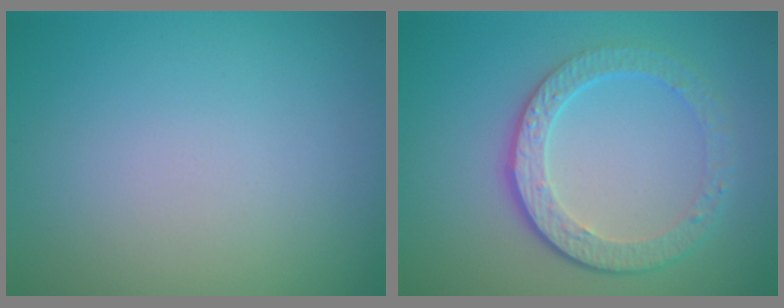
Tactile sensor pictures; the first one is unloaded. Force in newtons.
{"total": 4.8, "press": 3.4, "slide": 3.4}